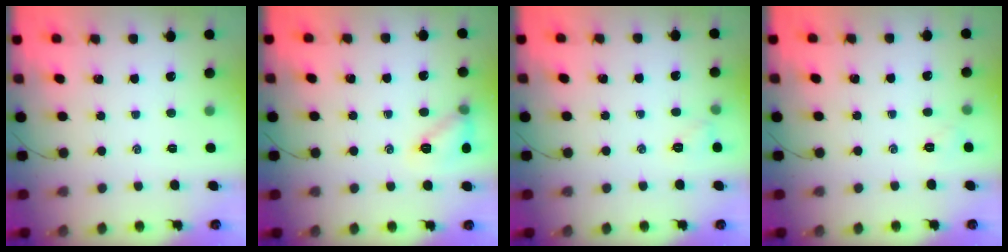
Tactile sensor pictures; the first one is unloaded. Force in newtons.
{"total": 9.7, "press": 9.7, "slide": 0.7}
{"total": 5.3, "press": 5.1, "slide": 1.6}
{"total": 4.1, "press": 3.9, "slide": 1.2}